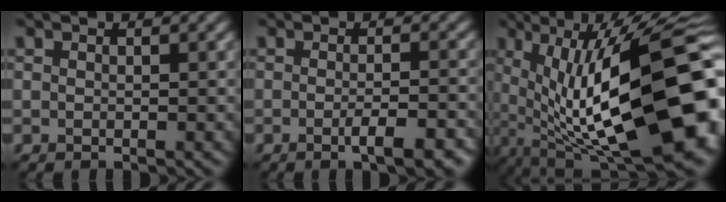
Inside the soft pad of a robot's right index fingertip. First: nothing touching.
{"total": 4.0, "force": [-1.7, 0.9, 3.4], "torque": [-0.051, 0.000, -0.027]}
{"total": 18.8, "force": [0.3, 6.8, 17.5], "torque": [-0.272, 0.007, 0.016]}